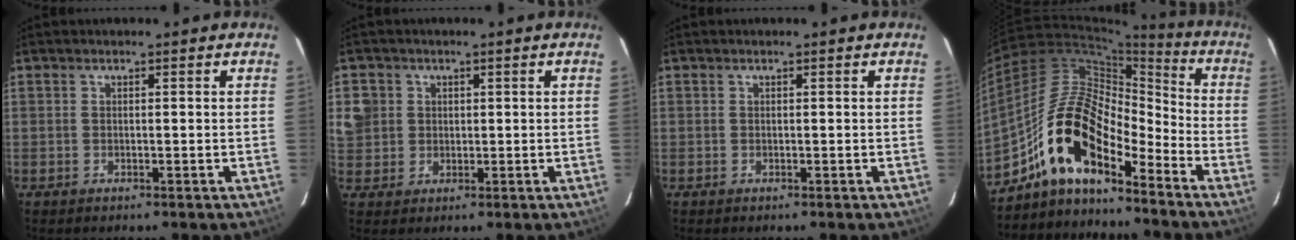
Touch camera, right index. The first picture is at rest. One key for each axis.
{"total": 5.8, "fx": 1.0, "fy": 5.6, "fz": 1.3, "tx": -0.020, "ty": 0.029, "tz": 0.025}
{"total": 0.0}
{"total": 15.5, "fx": -10.9, "fy": 5.4, "fz": 9.7, "tx": -0.177, "ty": 0.014, "tz": -0.217}